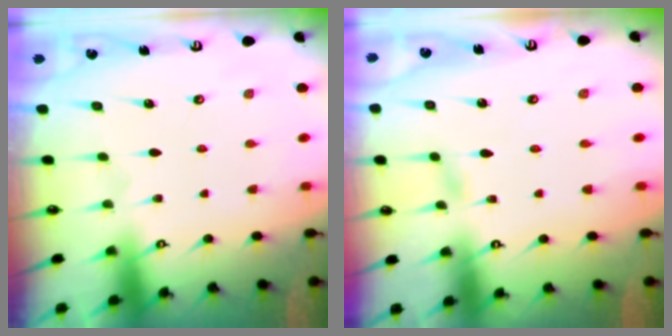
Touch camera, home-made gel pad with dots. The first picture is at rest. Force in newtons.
{"total": 1.9, "press": 1.8, "slide": 0.2}